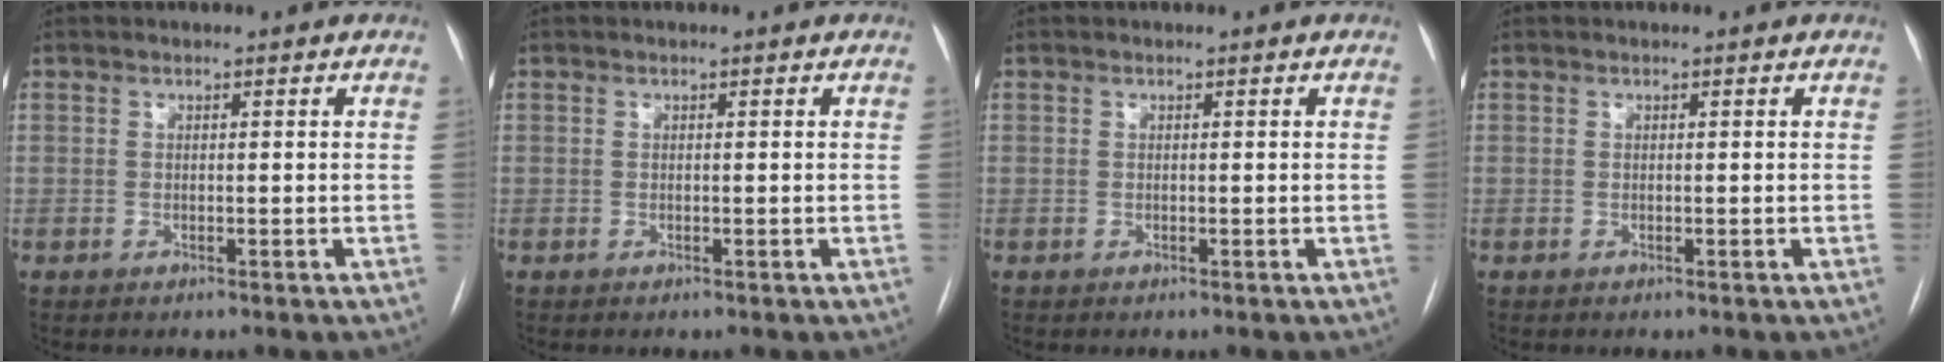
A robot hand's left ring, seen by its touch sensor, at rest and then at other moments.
{"total": 0.0}
{"total": 0.0}
{"total": 0.0}